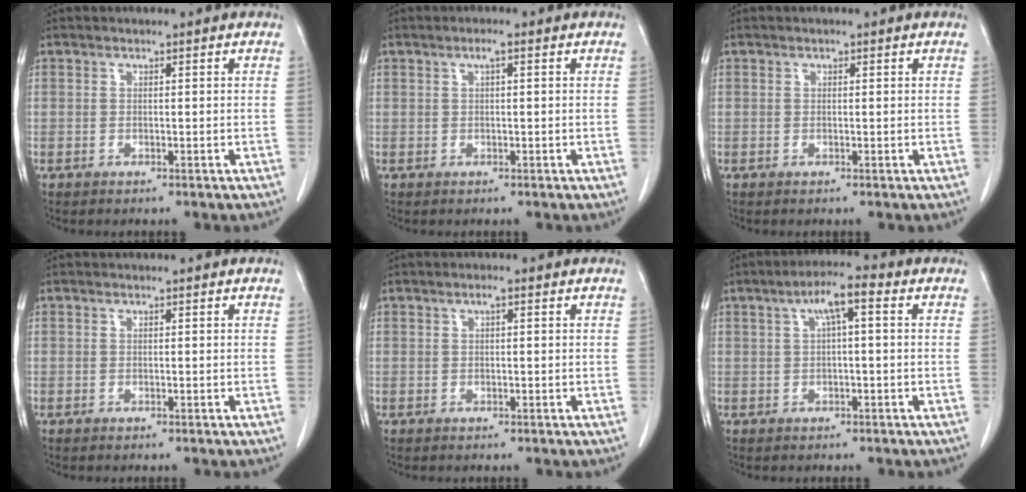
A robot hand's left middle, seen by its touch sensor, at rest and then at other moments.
{"total": 1.3, "force": [0.5, 0.2, 1.1], "torque": [-0.021, 0.003, 0.007]}
{"total": 0.0}
{"total": 0.0}
{"total": 0.9, "force": [0.4, 0.2, 0.8], "torque": [-0.016, 0.003, 0.005]}
{"total": 4.8, "force": [1.4, 0.7, 4.5], "torque": [-0.081, 0.019, 0.021]}